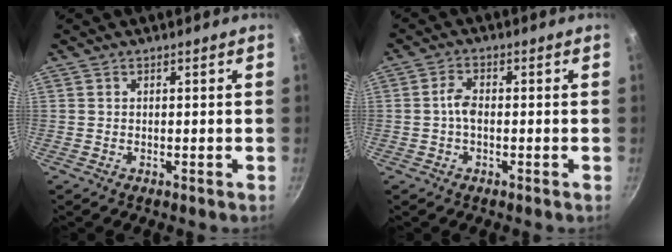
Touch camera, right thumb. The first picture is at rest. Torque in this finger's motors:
{"motor_torque": [0.86, 0.26, 0.38, -0.39, 0.01]}